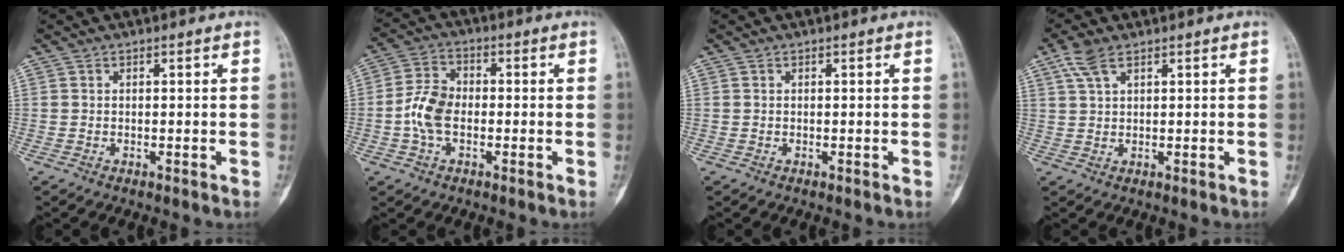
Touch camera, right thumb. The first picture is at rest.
{"total": 7.5, "force": [-1.4, 4.8, 5.5], "torque": [-0.108, 0.020, -0.035]}
{"total": 0.0}
{"total": 4.3, "force": [2.5, 1.9, 3.0], "torque": [-0.065, 0.008, 0.054]}